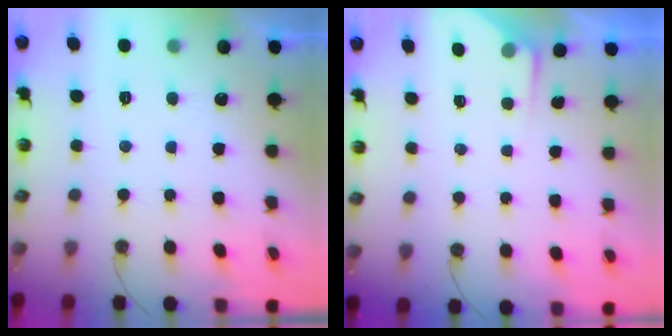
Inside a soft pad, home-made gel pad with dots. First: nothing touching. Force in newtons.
{"total": 4.1, "press": 4.0, "slide": 0.5}